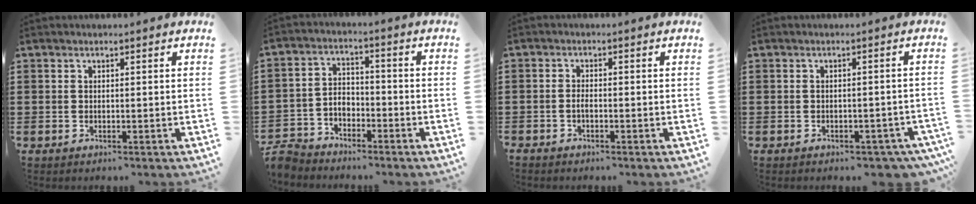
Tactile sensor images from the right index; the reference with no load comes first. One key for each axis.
{"total": 4.4, "fx": -4.0, "fy": 1.8, "fz": 0.6, "tx": -0.029, "ty": -0.002, "tz": -0.088}
{"total": 1.1, "fx": -0.7, "fy": 0.4, "fz": 0.8, "tx": -0.017, "ty": -0.002, "tz": -0.013}
{"total": 1.9, "fx": -1.8, "fy": 0.4, "fz": 0.3, "tx": -0.012, "ty": 0.000, "tz": -0.038}